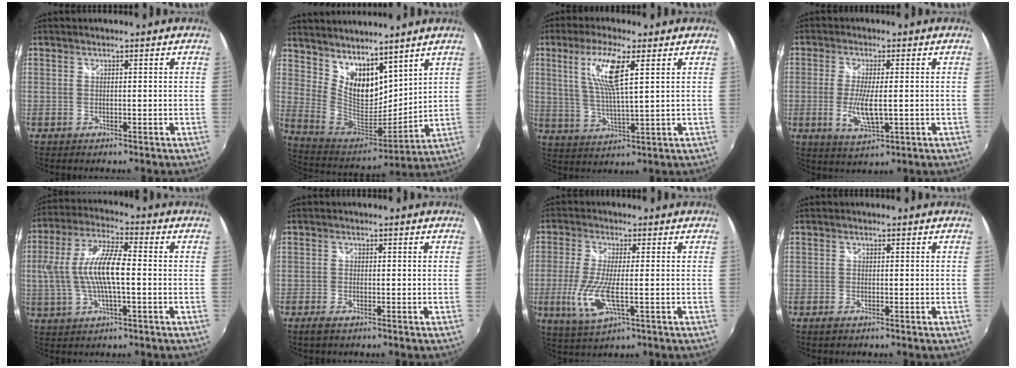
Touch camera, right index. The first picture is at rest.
{"total": 15.1, "force": [10.6, 7.5, 7.7], "torque": [-0.147, 0.000, 0.210]}
{"total": 9.7, "force": [3.7, 1.2, 8.9], "torque": [-0.180, -0.001, 0.076]}
{"total": 6.8, "force": [-1.2, 1.8, 6.5], "torque": [-0.129, -0.014, -0.020]}
{"total": 12.4, "force": [-0.6, 3.5, 11.9], "torque": [-0.235, 0.008, -0.010]}
{"total": 2.6, "force": [-1.8, 1.0, 1.5], "torque": [-0.037, -0.007, -0.034]}
{"total": 9.4, "force": [-2.3, 2.3, 8.8], "torque": [-0.190, -0.018, -0.044]}
{"total": 1.4, "force": [-1.0, 0.7, 0.7], "torque": [-0.015, -0.005, -0.019]}